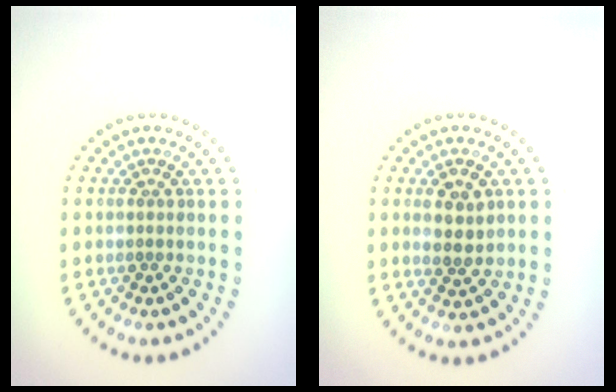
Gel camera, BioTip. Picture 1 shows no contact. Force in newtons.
{"total": 2.6, "press": 2.6, "slide": 0.3}